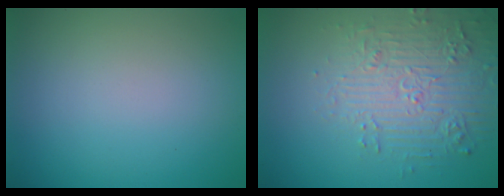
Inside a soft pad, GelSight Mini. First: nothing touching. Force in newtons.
{"total": 4.6, "press": 4.2, "slide": 1.9}